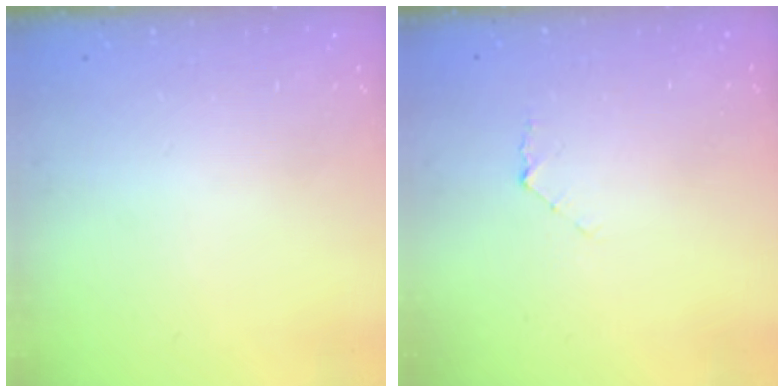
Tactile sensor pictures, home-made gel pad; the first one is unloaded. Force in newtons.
{"total": 3.9, "press": 3.9, "slide": 0.4}